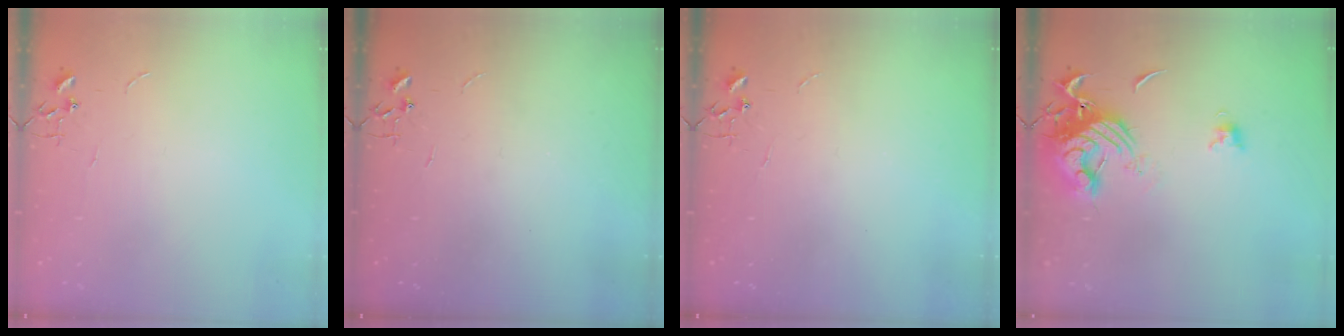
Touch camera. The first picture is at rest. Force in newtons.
{"total": 0.0}
{"total": 0.0}
{"total": 13.0, "press": 12.9, "slide": 1.6}